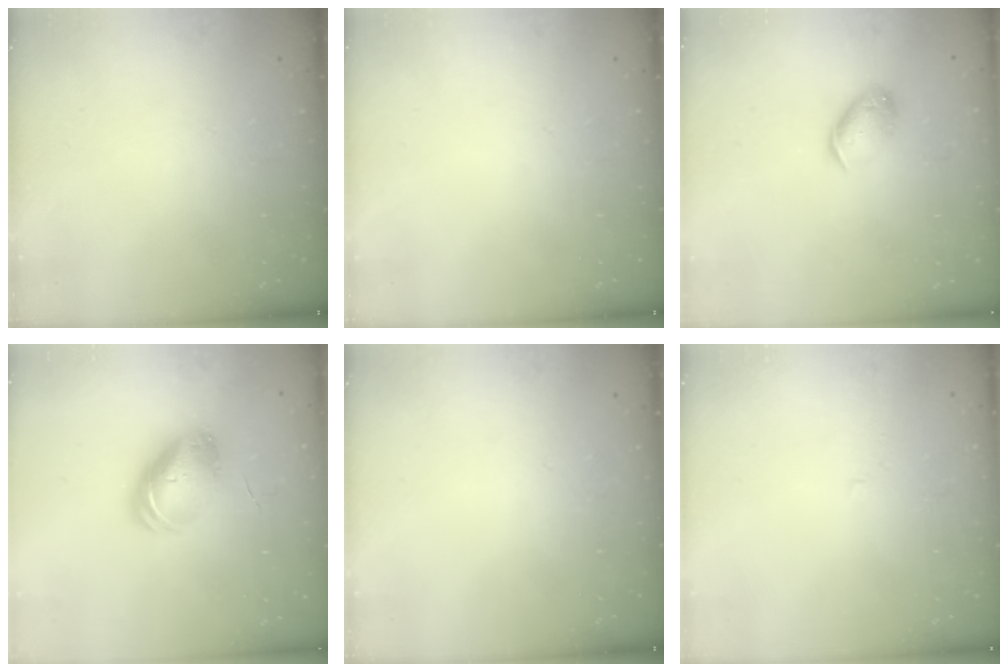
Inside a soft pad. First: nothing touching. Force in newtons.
{"total": 0.0}
{"total": 10.7, "press": 10.6, "slide": 1.6}
{"total": 10.2, "press": 10.2, "slide": 1.2}
{"total": 0.0}
{"total": 1.9, "press": 1.9, "slide": 0.3}